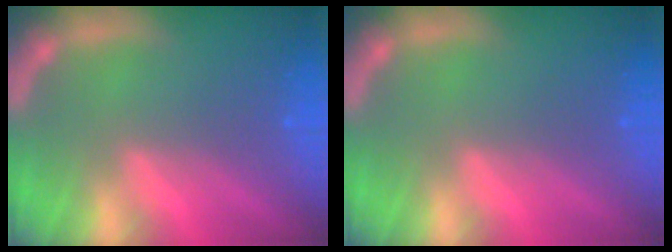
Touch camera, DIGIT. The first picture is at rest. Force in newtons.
{"total": 0.0}